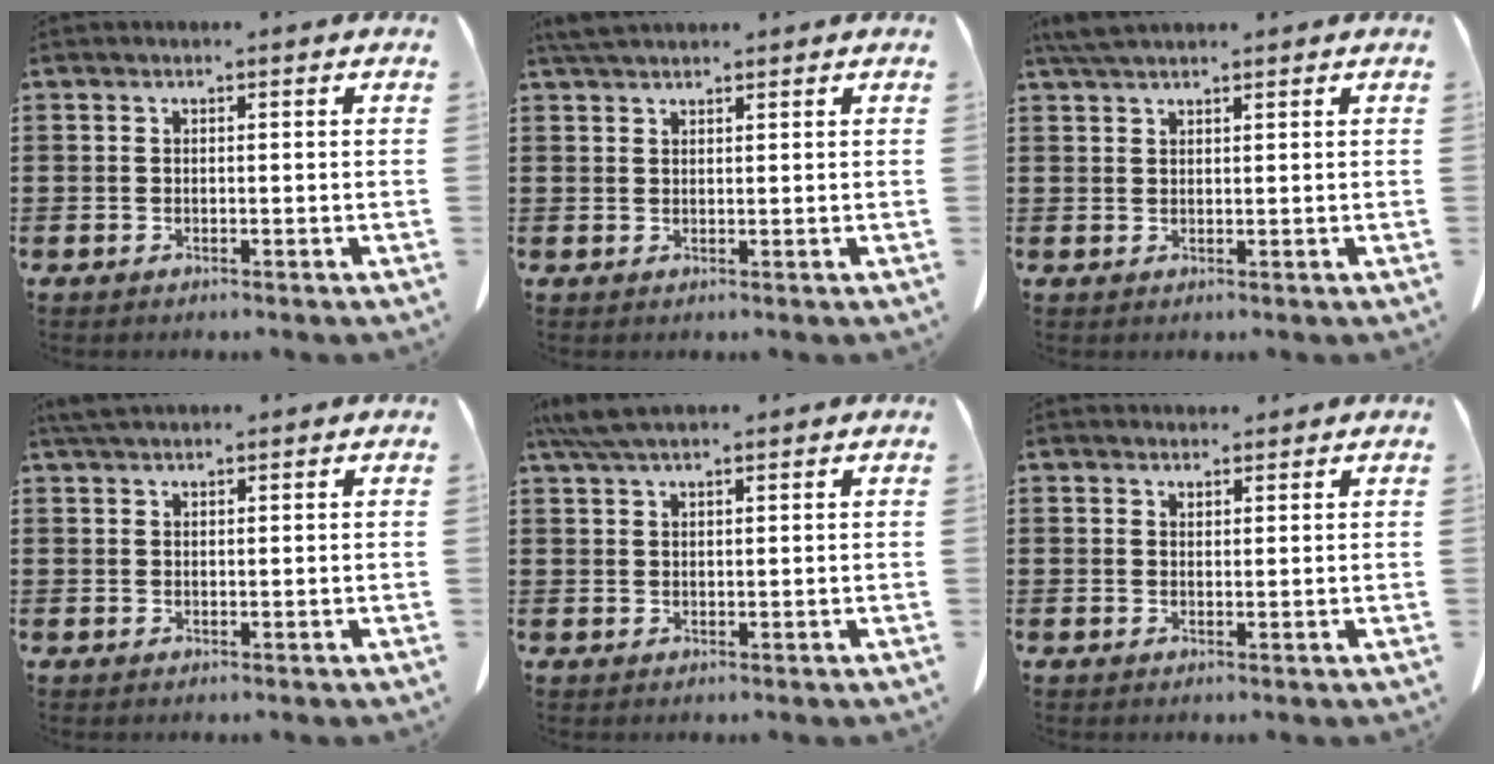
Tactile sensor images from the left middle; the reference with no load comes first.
{"total": 2.5, "force": [2.3, 0.4, 1.0], "torque": [-0.026, -0.001, 0.044]}
{"total": 3.1, "force": [2.5, 0.6, 1.7], "torque": [-0.039, 0.000, 0.049]}
{"total": 2.3, "force": [2.0, 0.4, 0.9], "torque": [-0.025, 0.001, 0.040]}
{"total": 4.4, "force": [3.4, 0.8, 2.6], "torque": [-0.060, -0.002, 0.065]}
{"total": 2.0, "force": [1.9, 0.6, 0.1], "torque": [0.002, -0.003, 0.036]}